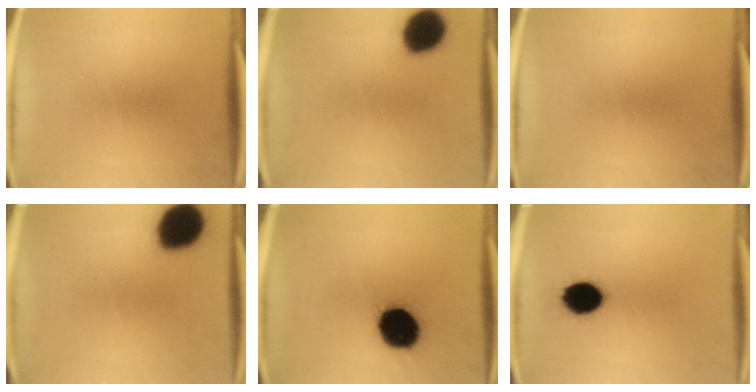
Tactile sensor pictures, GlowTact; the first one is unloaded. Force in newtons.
{"total": 12.4}
{"total": 0.0}
{"total": 16.8}
{"total": 18.1}
{"total": 10.8}